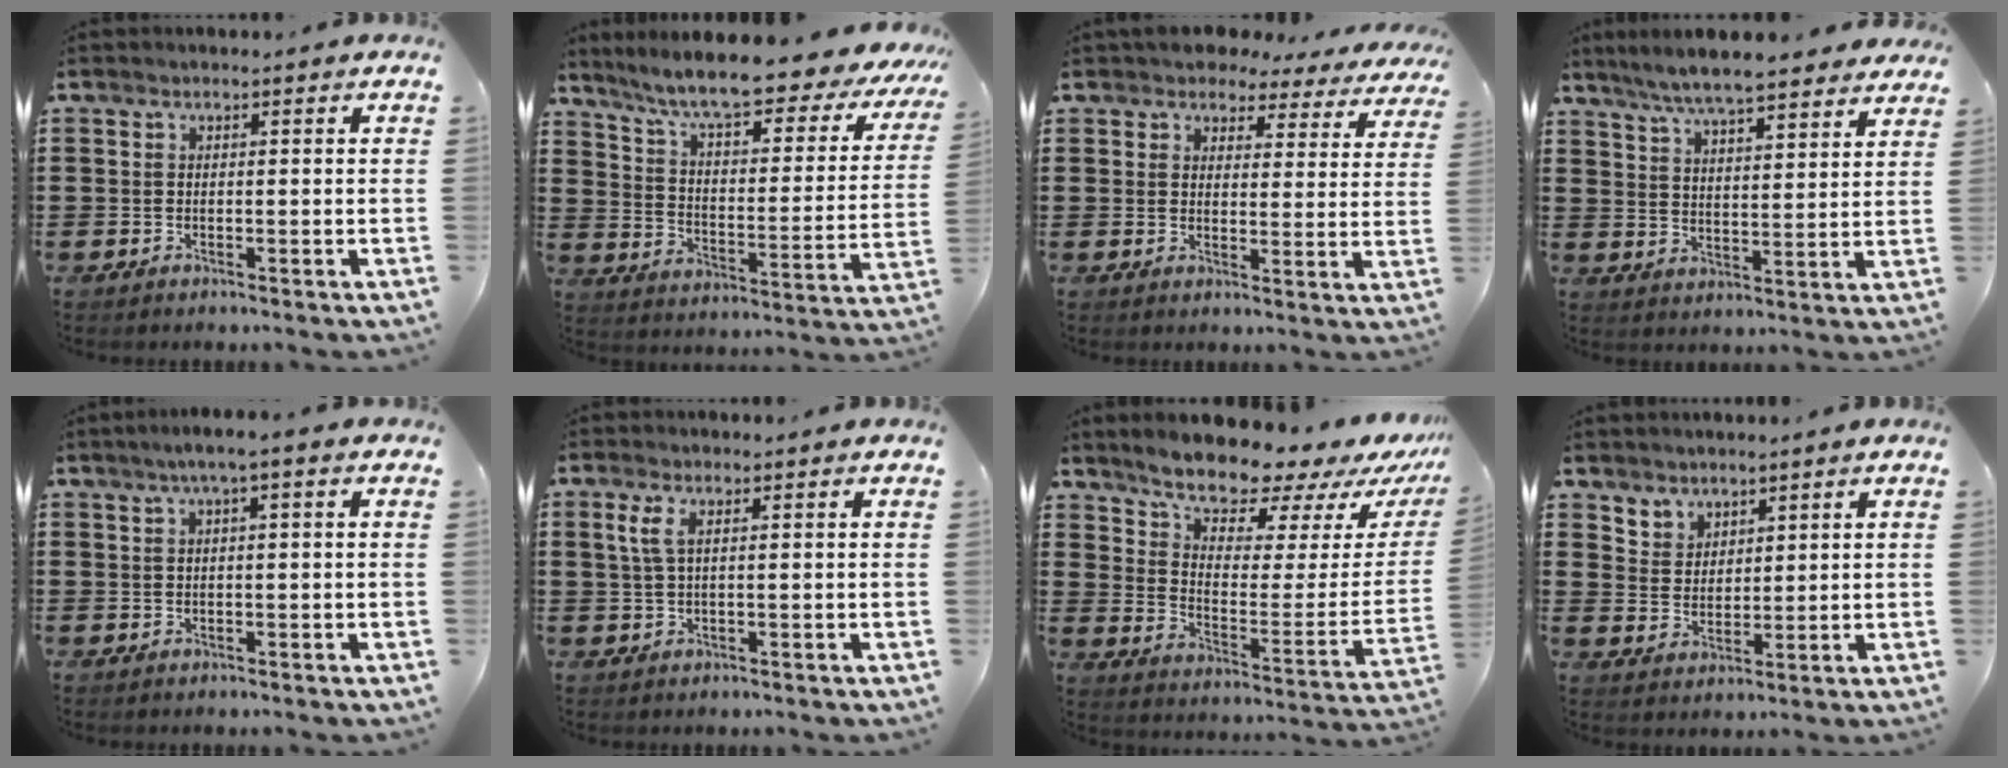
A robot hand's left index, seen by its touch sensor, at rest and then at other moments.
{"total": 9.4, "force": [7.7, 0.7, 5.3], "torque": [-0.124, -0.051, 0.125]}
{"total": 4.1, "force": [3.9, 1.2, 0.5], "torque": [-0.026, -0.020, 0.065]}
{"total": 6.6, "force": [6.1, 0.2, 2.5], "torque": [-0.071, -0.026, 0.108]}
{"total": 1.9, "force": [0.3, 0.1, 1.9], "torque": [-0.034, 0.000, 0.004]}
{"total": 2.6, "force": [0.7, 0.7, 2.4], "torque": [-0.058, 0.000, 0.009]}
{"total": 9.1, "force": [8.5, 2.1, 2.4], "torque": [-0.070, -0.072, 0.142]}
{"total": 3.7, "force": [3.1, 2.1, -0.4], "torque": [-0.007, -0.003, 0.058]}